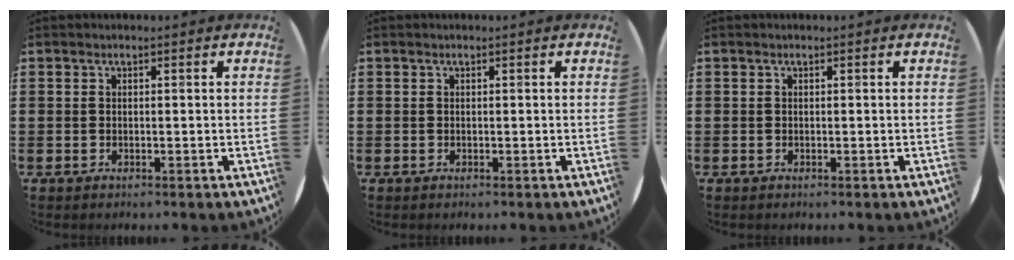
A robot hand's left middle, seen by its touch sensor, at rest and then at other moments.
{"total": 0.0}
{"total": 0.0}